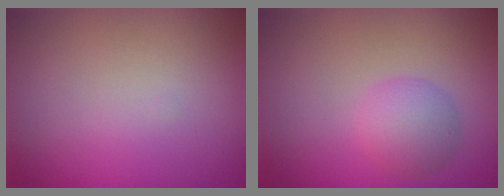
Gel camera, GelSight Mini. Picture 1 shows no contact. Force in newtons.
{"total": 2.6, "press": 2.6, "slide": 0.1}